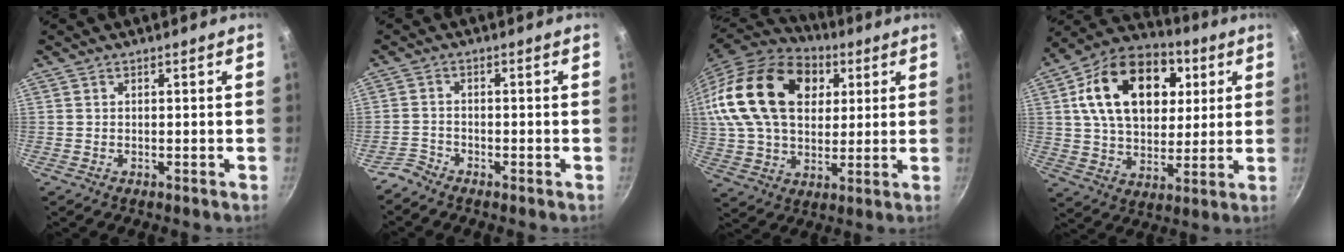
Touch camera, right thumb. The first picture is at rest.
{"total": 2.4, "force": [-2.2, 0.7, 0.3], "torque": [-0.010, 0.015, -0.051]}
{"total": 27.2, "force": [8.1, 18.2, 18.5], "torque": [-0.329, 0.009, 0.138]}
{"total": 22.7, "force": [6.5, 15.2, 15.6], "torque": [-0.235, 0.006, 0.099]}